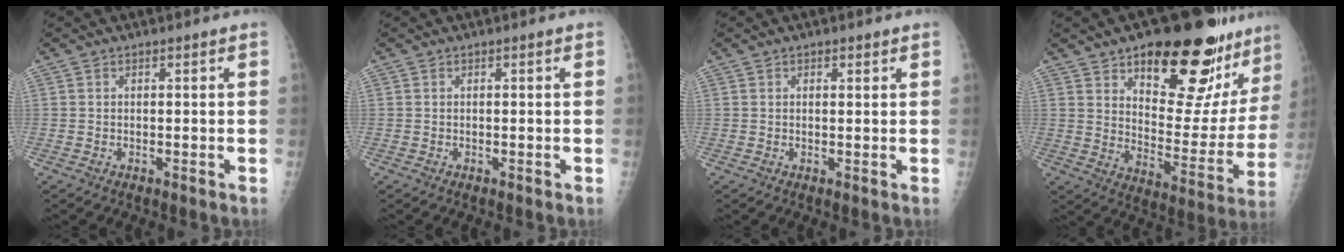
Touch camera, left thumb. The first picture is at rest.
{"total": 0.0}
{"total": 1.1, "force": [0.7, 0.6, 0.6], "torque": [-0.003, -0.003, 0.008]}
{"total": 26.3, "force": [17.5, 10.1, 16.8], "torque": [-0.183, -0.087, 0.249]}